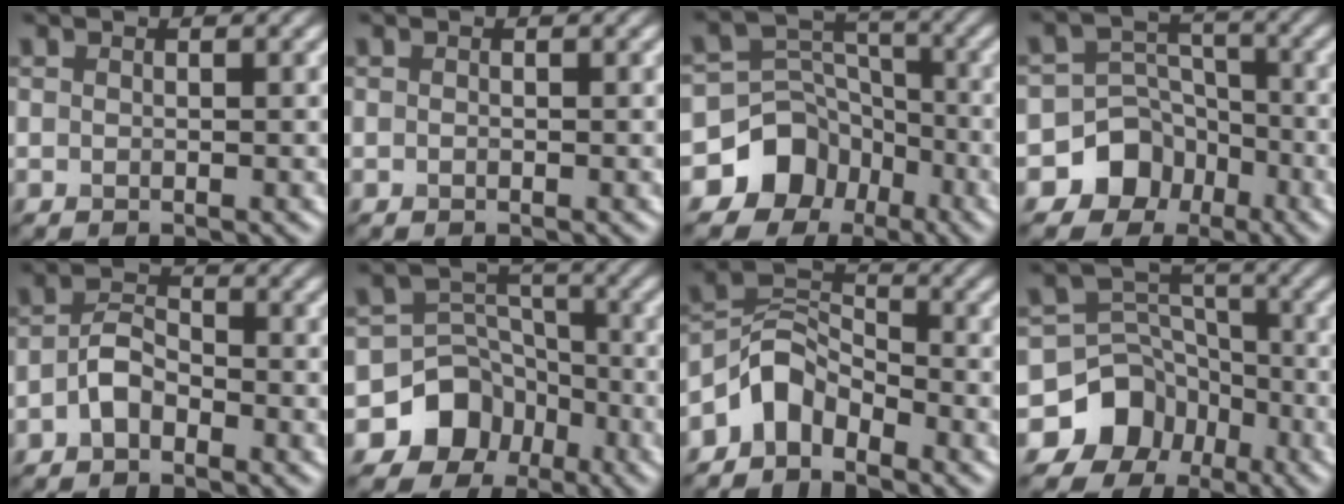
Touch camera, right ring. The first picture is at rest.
{"total": 0.0}
{"total": 9.0, "force": [-5.3, 7.1, 1.5], "torque": [-0.014, 0.008, -0.110]}
{"total": 7.4, "force": [-4.2, 6.0, 1.2], "torque": [0.008, 0.005, -0.096]}
{"total": 2.7, "force": [-1.3, 1.6, 1.7], "torque": [-0.033, 0.009, -0.030]}
{"total": 8.4, "force": [-4.9, 6.6, 1.5], "torque": [-0.005, 0.008, -0.103]}
{"total": 4.5, "force": [-3.0, 2.7, 2.0], "torque": [-0.029, 0.011, -0.068]}
{"total": 10.0, "force": [-6.2, 7.8, 1.3], "torque": [-0.012, 0.006, -0.121]}